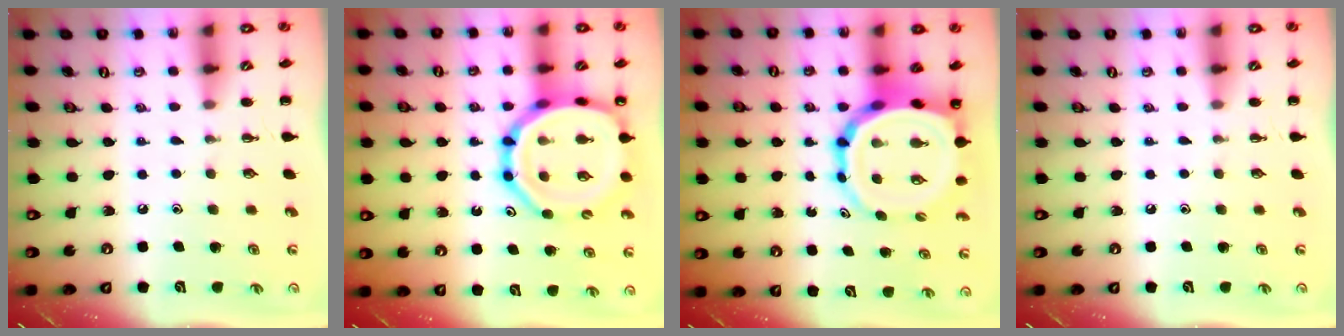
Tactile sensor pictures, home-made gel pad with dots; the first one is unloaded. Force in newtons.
{"total": 19.7, "press": 19.4, "slide": 3.6}
{"total": 12.9, "press": 12.4, "slide": 3.6}
{"total": 0.0}